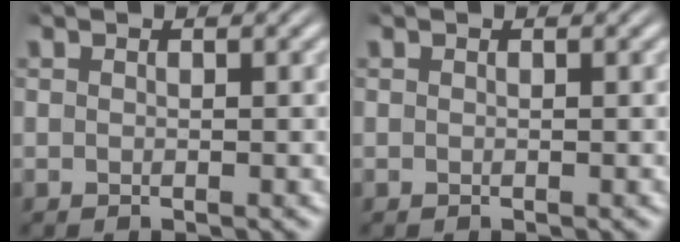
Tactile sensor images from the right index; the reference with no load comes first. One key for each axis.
{"total": 0.0}